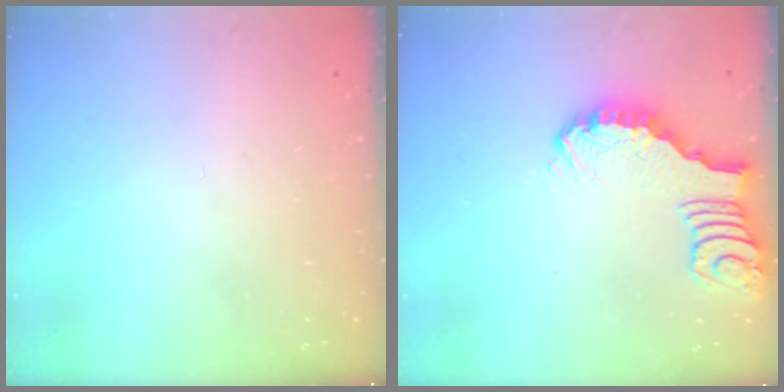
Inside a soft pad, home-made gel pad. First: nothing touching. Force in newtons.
{"total": 2.8, "press": 2.7, "slide": 0.4}